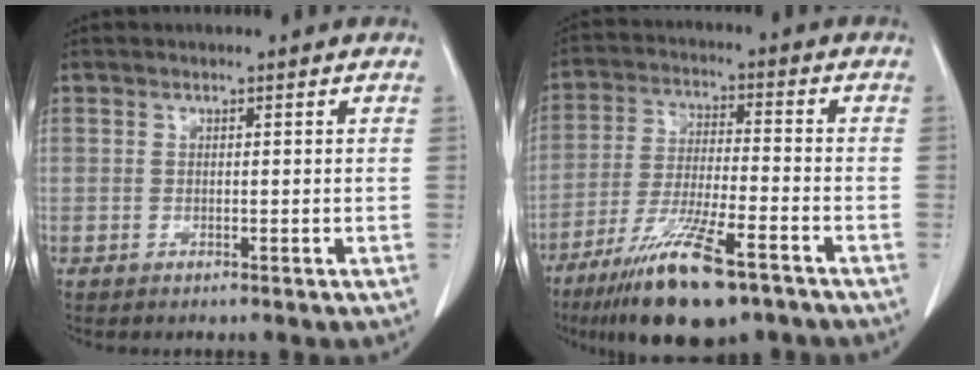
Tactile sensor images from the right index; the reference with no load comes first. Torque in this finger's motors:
{"motor_torque": [1.36, -0.78, 0.80, 0.20]}